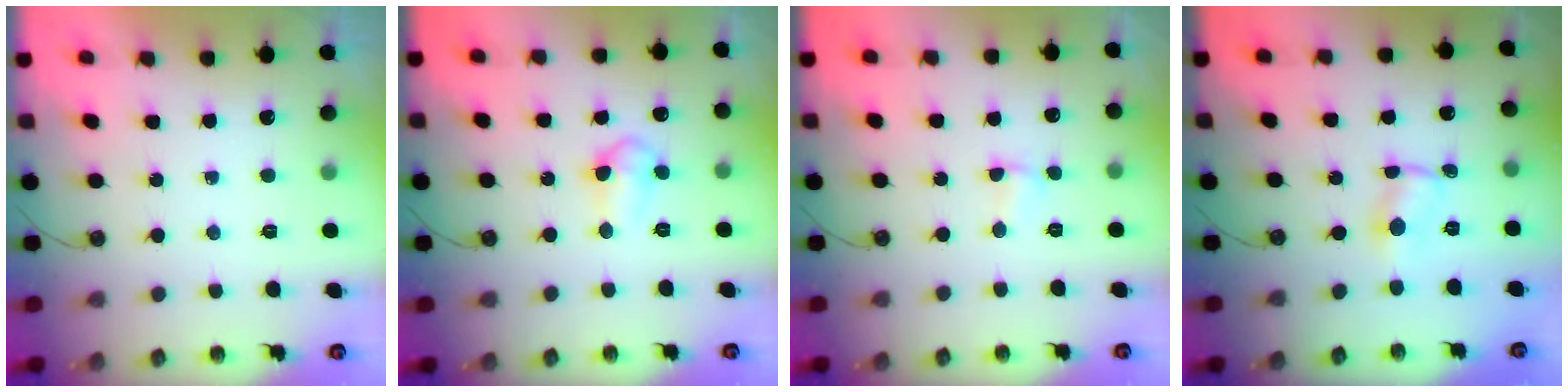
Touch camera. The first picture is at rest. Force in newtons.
{"total": 7.7, "press": 6.6, "slide": 3.8}
{"total": 1.4, "press": 1.4, "slide": 0.4}
{"total": 1.3, "press": 1.3, "slide": 0.2}